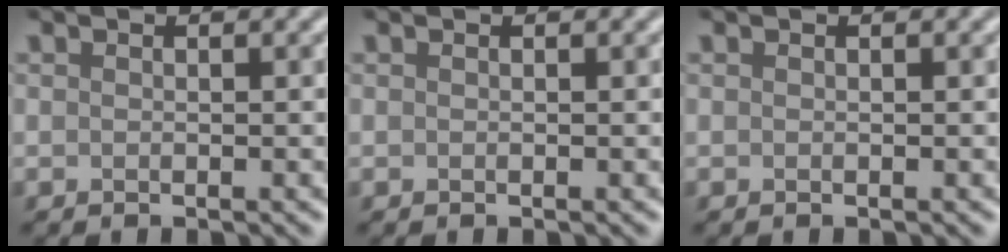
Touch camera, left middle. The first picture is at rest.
{"total": 0.0}
{"total": 0.0}